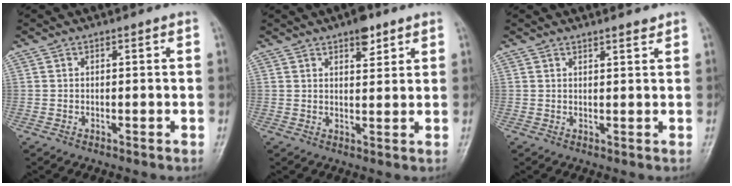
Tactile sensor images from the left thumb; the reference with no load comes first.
{"total": 4.5, "force": [2.9, 2.0, 2.7], "torque": [-0.024, -0.015, 0.042]}
{"total": 2.0, "force": [1.7, 0.3, 0.9], "torque": [-0.010, -0.013, 0.026]}